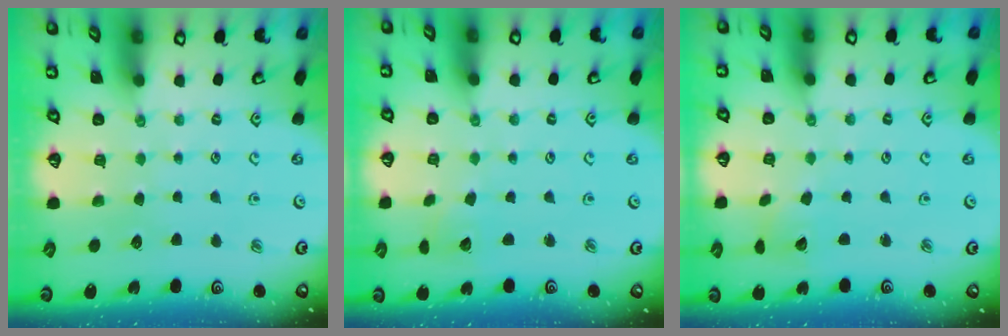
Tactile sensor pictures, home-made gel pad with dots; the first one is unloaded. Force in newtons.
{"total": 5.3, "press": 5.3, "slide": 0.5}
{"total": 2.5, "press": 2.5, "slide": 0.4}